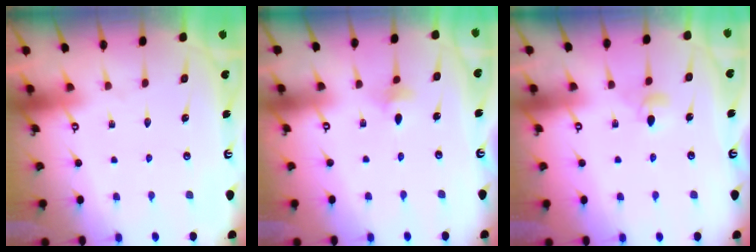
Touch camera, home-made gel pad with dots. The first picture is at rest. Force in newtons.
{"total": 3.1, "press": 3.1, "slide": 0.6}
{"total": 4.1, "press": 4.0, "slide": 0.8}